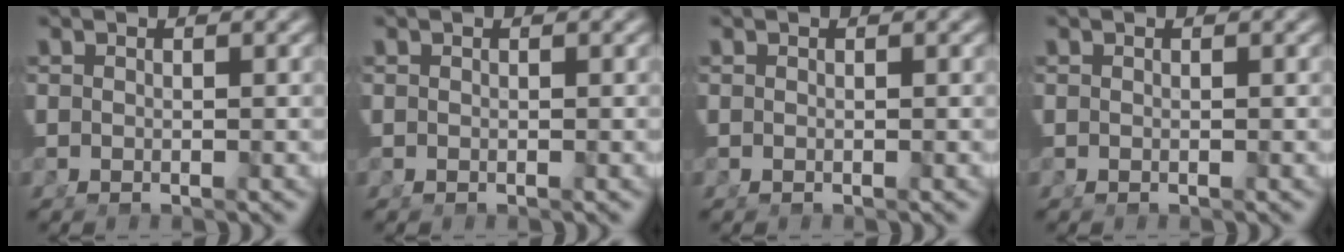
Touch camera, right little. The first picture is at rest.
{"total": 0.0}
{"total": 0.0}
{"total": 0.0}